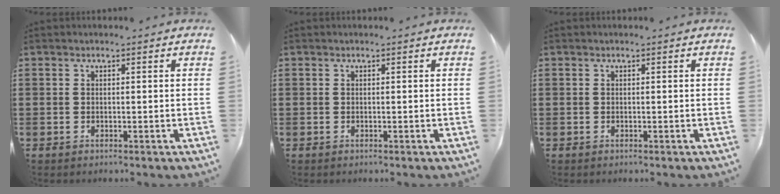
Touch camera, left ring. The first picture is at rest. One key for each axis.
{"total": 0.0}
{"total": 0.0}